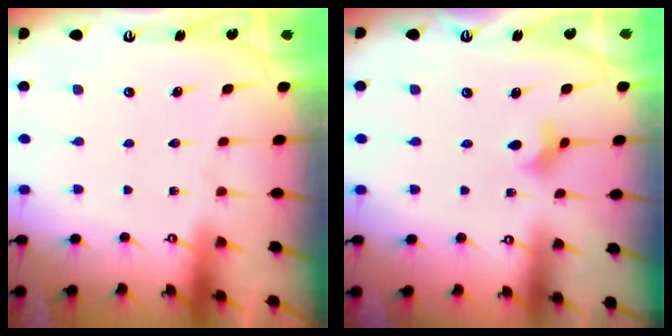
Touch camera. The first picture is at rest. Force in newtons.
{"total": 2.2, "press": 2.2, "slide": 0.2}